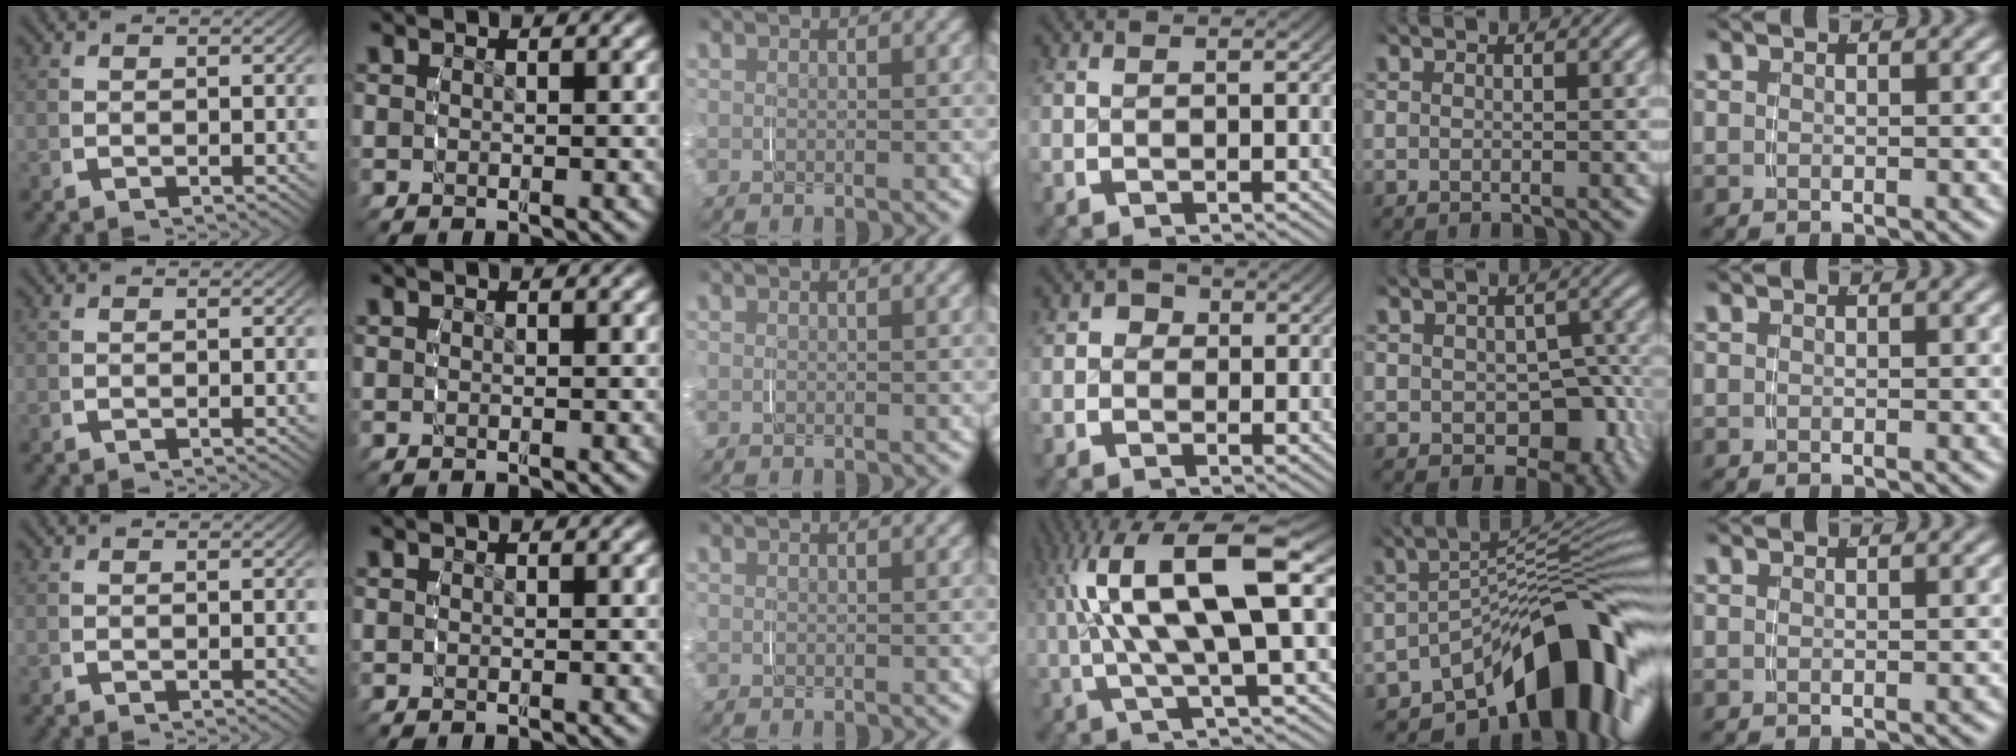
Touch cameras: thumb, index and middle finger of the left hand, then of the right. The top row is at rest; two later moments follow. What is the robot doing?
{"motion": "grasp_and_lifting", "object": "pencil case"}